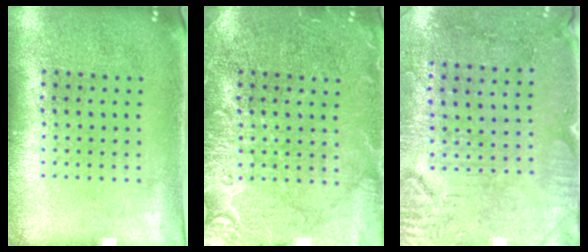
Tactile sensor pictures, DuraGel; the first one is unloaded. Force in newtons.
{"total": 4.8, "press": 4.7, "slide": 0.8}
{"total": 3.0, "press": 2.7, "slide": 1.2}